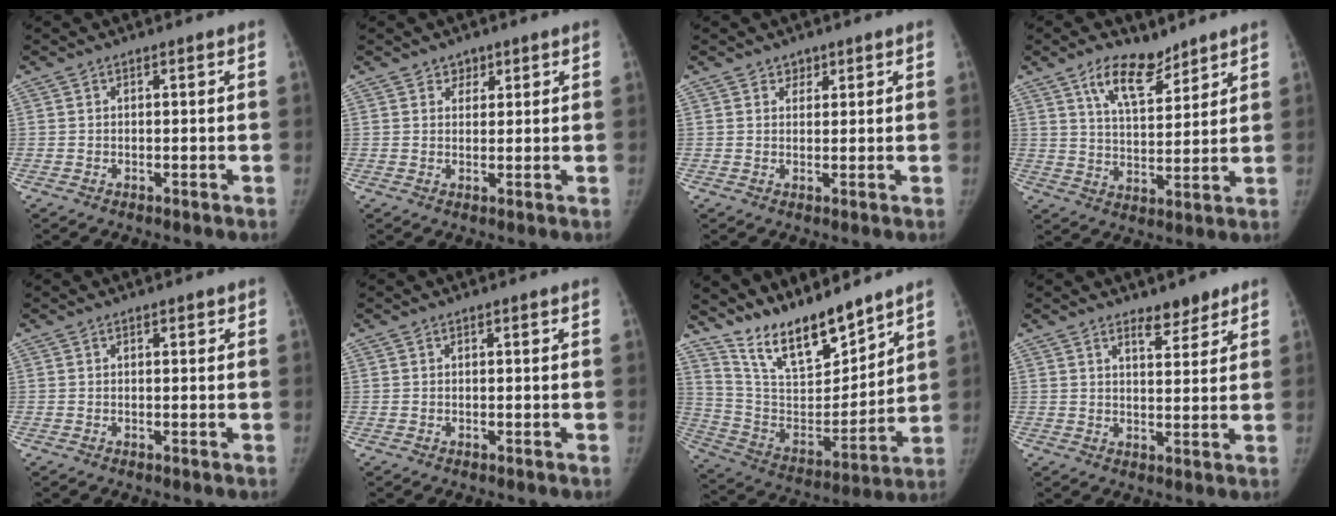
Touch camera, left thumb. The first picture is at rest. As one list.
[{"total": 2.4, "force": [1.5, 1.8, 0.4], "torque": [0.016, -0.008, 0.019]}, {"total": 2.0, "force": [1.4, 1.4, 0.3], "torque": [0.014, -0.007, 0.017]}, {"total": 9.9, "force": [6.8, 4.4, 5.7], "torque": [-0.076, -0.046, 0.124]}, {"total": 0.8, "force": [0.4, 0.5, 0.5], "torque": [0.000, -0.001, 0.003]}, {"total": 0.0}, {"total": 17.2, "force": [14.5, 4.9, 7.9], "torque": [-0.102, -0.092, 0.276]}, {"total": 4.9, "force": [3.7, 2.0, 2.5], "torque": [-0.015, -0.027, 0.057]}]